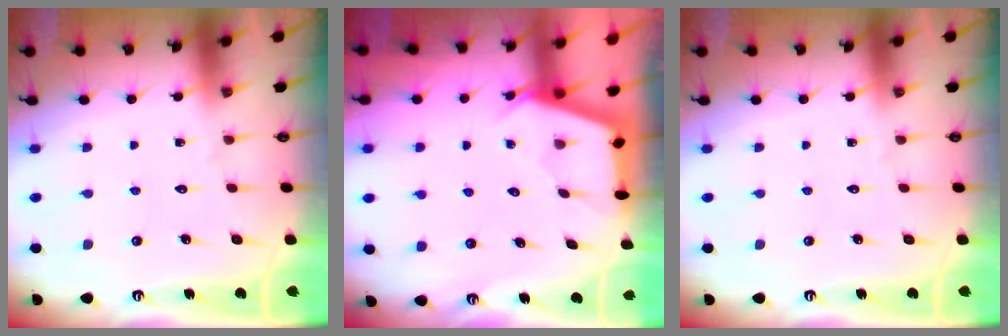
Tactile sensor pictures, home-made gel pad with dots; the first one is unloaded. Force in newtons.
{"total": 2.6, "press": 2.6, "slide": 0.3}
{"total": 0.0}